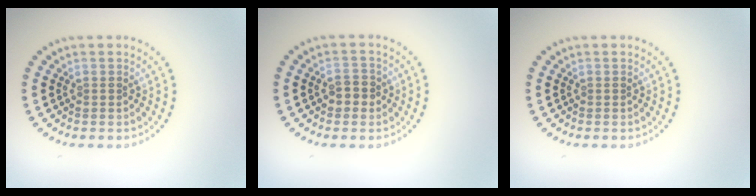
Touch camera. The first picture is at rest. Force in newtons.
{"total": 1.9, "press": 1.8, "slide": 0.4}
{"total": 0.0}